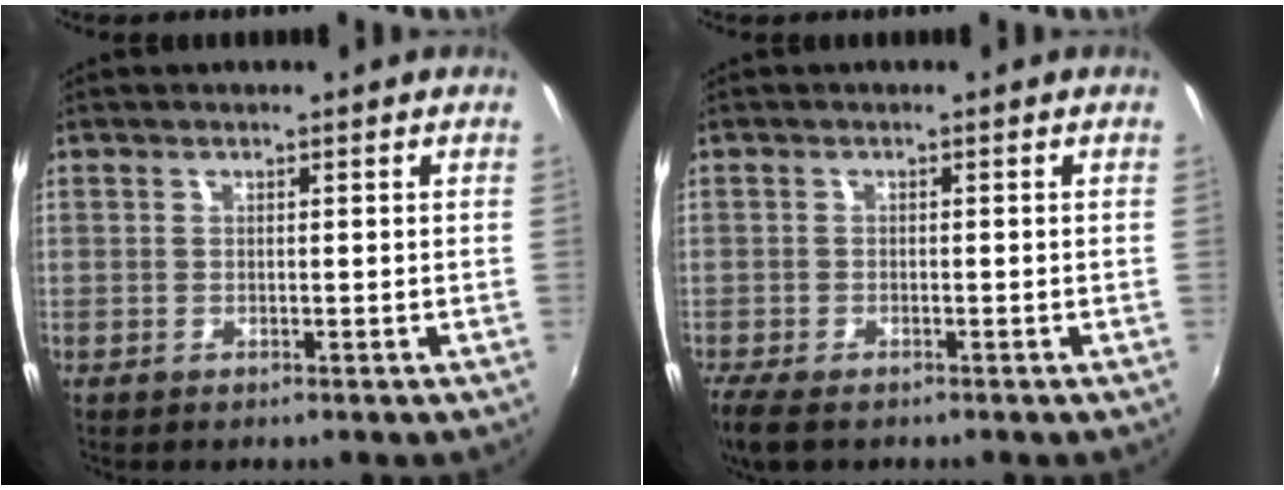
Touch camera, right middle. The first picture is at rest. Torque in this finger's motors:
{"motor_torque": [0.58, -0.34, 0.03, 0.03]}